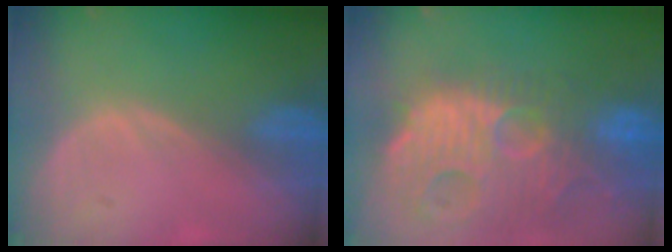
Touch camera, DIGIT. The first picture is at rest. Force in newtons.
{"total": 14.8, "press": 12.7, "slide": 7.6}